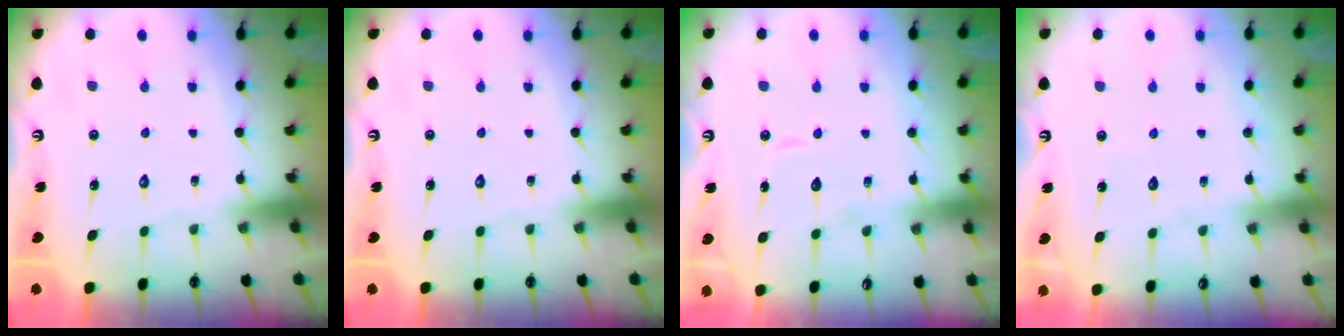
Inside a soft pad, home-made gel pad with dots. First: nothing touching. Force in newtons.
{"total": 0.0}
{"total": 5.6, "press": 5.6, "slide": 0.5}
{"total": 3.1, "press": 3.0, "slide": 0.3}